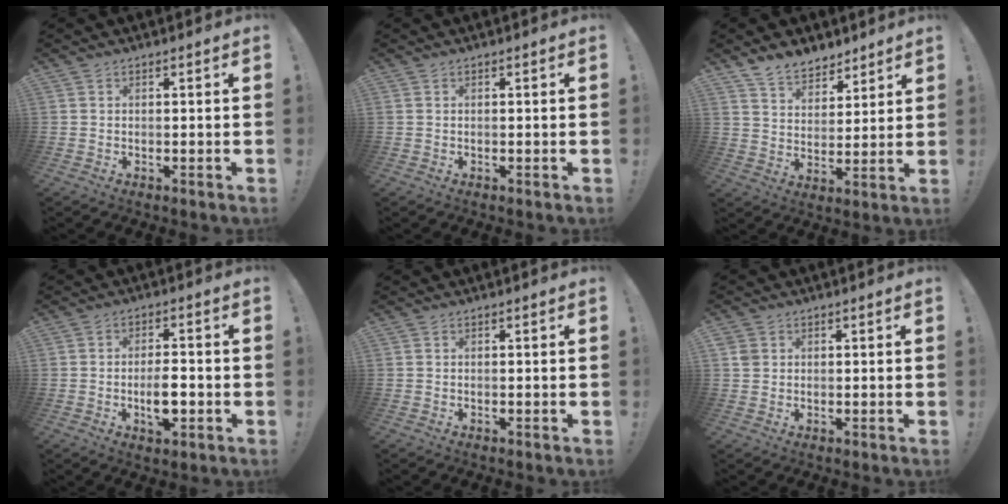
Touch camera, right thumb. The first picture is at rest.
{"total": 0.0}
{"total": 9.3, "force": [7.7, 4.8, 2.0], "torque": [-0.036, -0.057, 0.150]}
{"total": 6.9, "force": [-2.0, 3.5, 5.6], "torque": [-0.092, 0.006, -0.034]}
{"total": 0.0}
{"total": 2.8, "force": [1.2, 2.3, 1.0], "torque": [-0.020, 0.003, 0.025]}